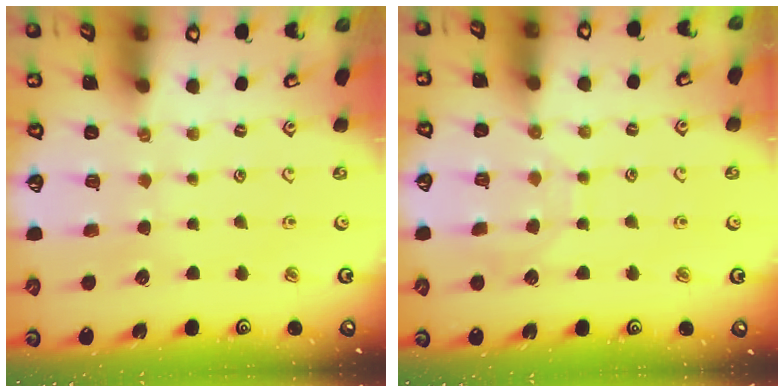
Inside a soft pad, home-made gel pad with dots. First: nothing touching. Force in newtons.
{"total": 6.1, "press": 6.1, "slide": 0.4}